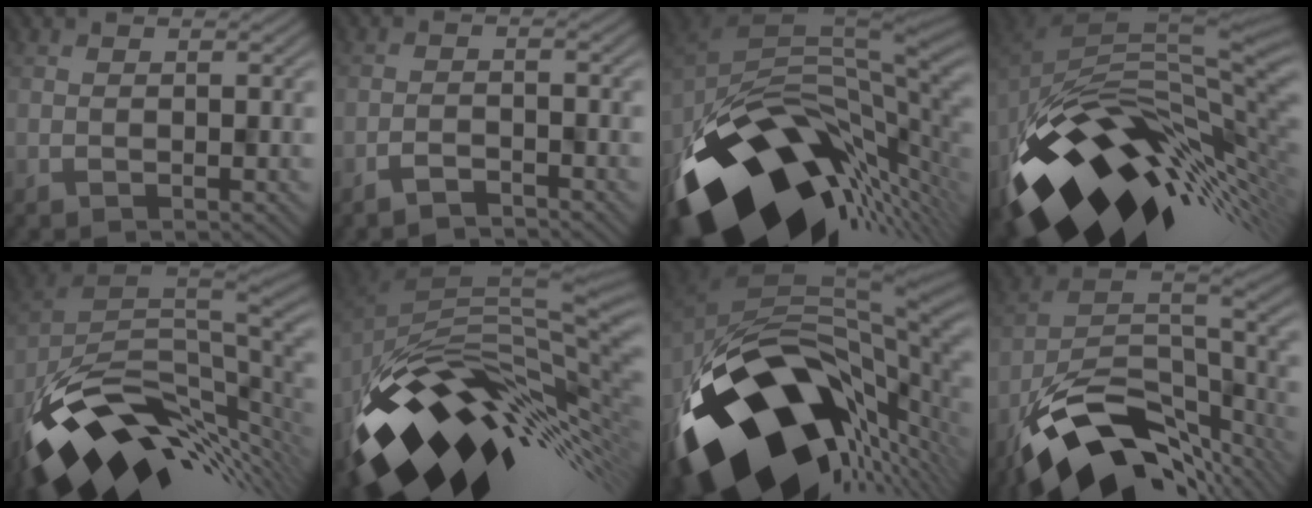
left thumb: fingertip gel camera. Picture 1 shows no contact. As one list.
[{"total": 2.2, "force": [-2.1, 0.3, 0.6], "torque": [-0.011, 0.003, -0.042]}, {"total": 17.4, "force": [-7.3, 9.9, 12.3], "torque": [-0.235, -0.041, -0.114]}, {"total": 16.2, "force": [-5.4, 8.6, 12.6], "torque": [-0.230, -0.018, -0.095]}, {"total": 14.6, "force": [-5.6, 7.8, 11.1], "torque": [-0.207, -0.024, -0.099]}, {"total": 14.7, "force": [-5.4, 7.6, 11.3], "torque": [-0.204, -0.020, -0.095]}, {"total": 19.2, "force": [-7.3, 11.7, 13.3], "torque": [-0.266, -0.057, -0.099]}, {"total": 15.2, "force": [-10.1, 6.1, 9.5], "torque": [-0.195, -0.022, -0.158]}]